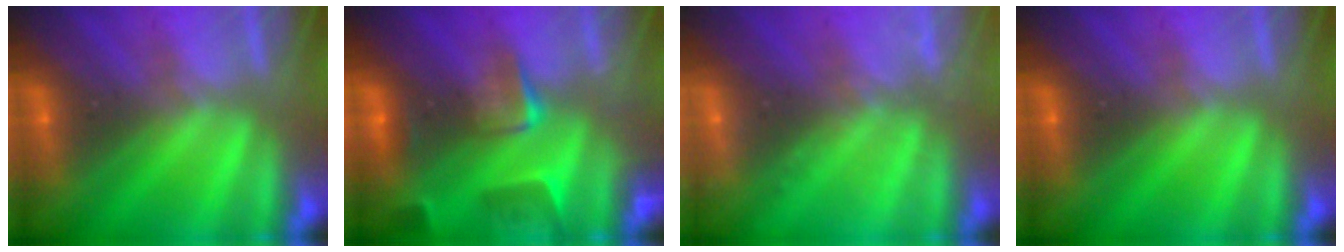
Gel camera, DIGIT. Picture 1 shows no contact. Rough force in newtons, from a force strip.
{"total": 9.3}
{"total": 2.3}
{"total": 0.0}